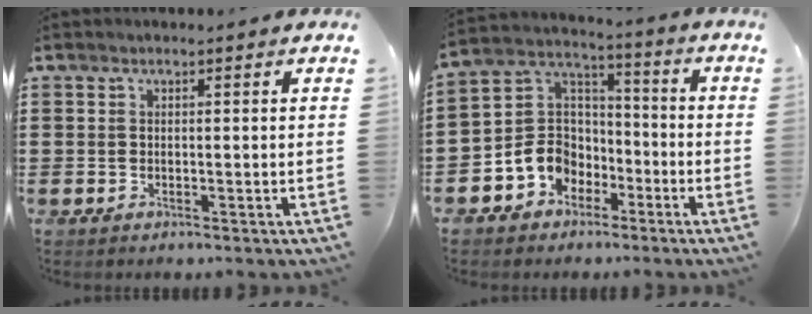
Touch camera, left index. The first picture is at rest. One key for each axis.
{"total": 7.7, "fx": -3.2, "fy": 6.8, "fz": 1.5, "tx": -0.070, "ty": 0.011, "tz": -0.067}